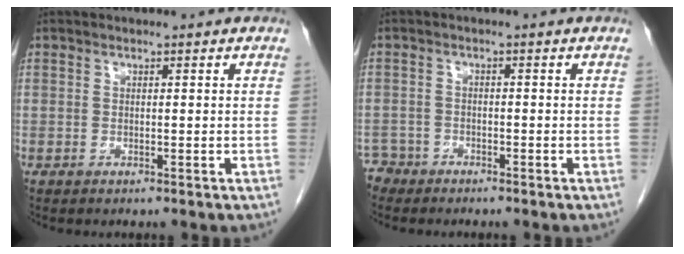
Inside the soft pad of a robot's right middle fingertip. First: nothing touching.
{"total": 2.8, "force": [-2.5, 1.1, -0.6], "torque": [0.008, 0.001, -0.050]}